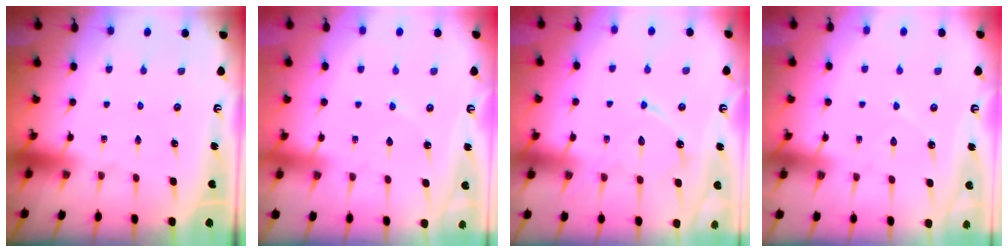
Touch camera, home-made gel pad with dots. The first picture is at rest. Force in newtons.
{"total": 2.4, "press": 2.4, "slide": 0.4}
{"total": 10.7, "press": 10.7, "slide": 1.0}
{"total": 4.4, "press": 4.3, "slide": 0.5}